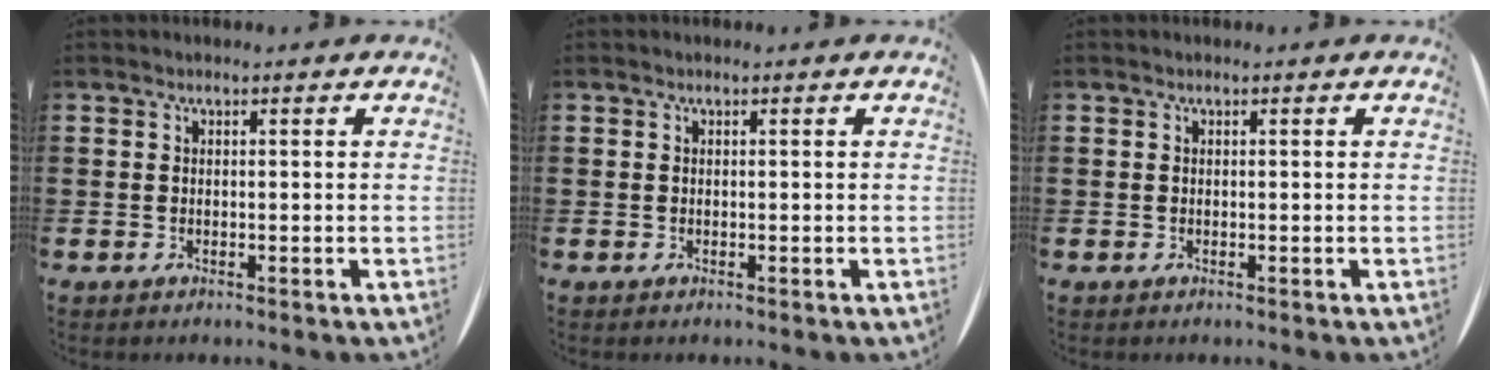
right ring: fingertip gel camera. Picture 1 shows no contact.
{"total": 0.0}
{"total": 0.0}